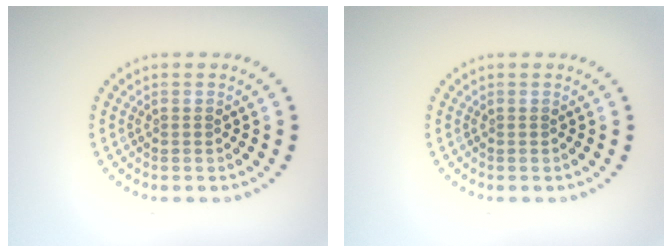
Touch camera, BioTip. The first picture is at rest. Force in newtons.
{"total": 0.0}